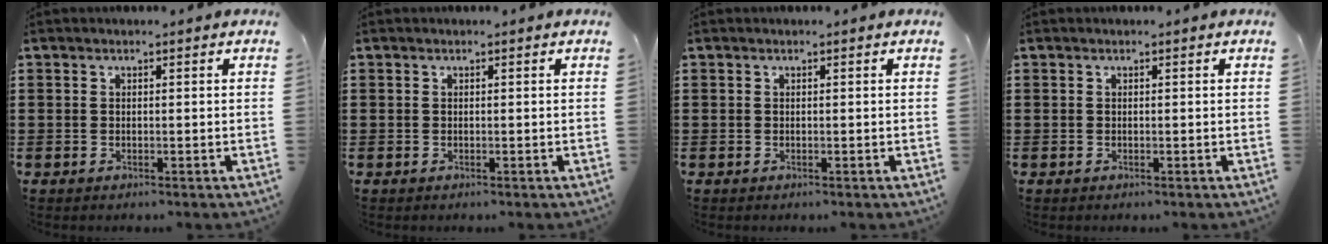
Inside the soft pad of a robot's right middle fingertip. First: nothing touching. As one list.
[{"total": 0.0}, {"total": 0.0}, {"total": 0.0}]